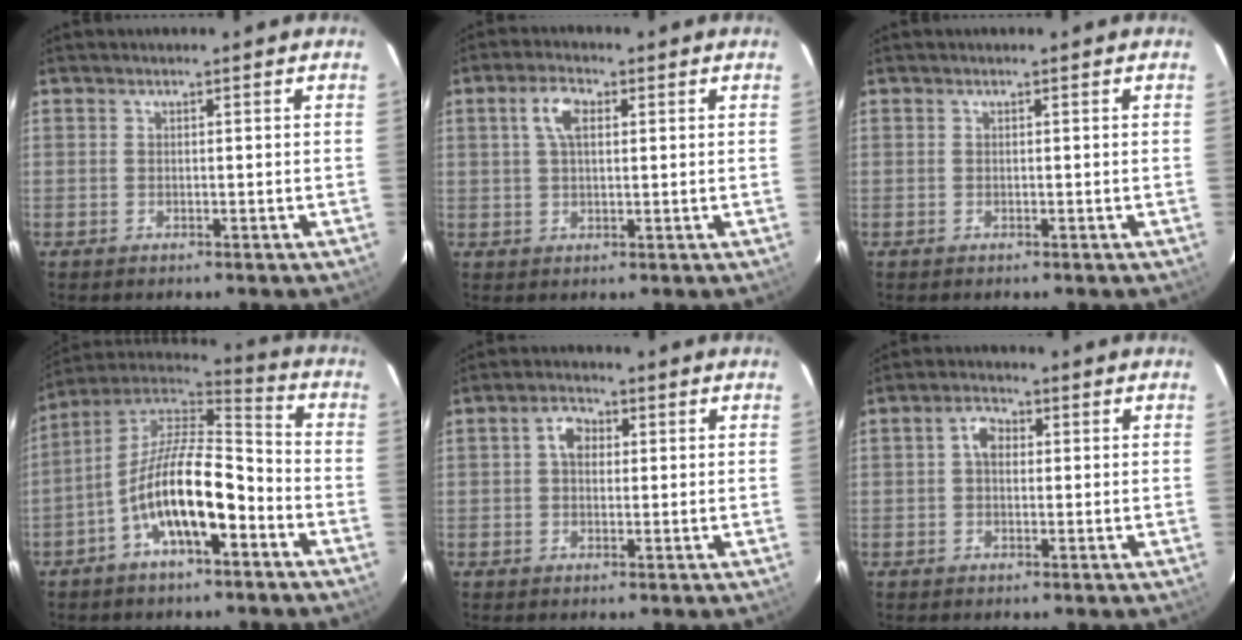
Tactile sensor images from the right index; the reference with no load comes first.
{"total": 4.8, "force": [1.5, 2.4, 3.9], "torque": [-0.075, 0.012, 0.027]}
{"total": 0.0}
{"total": 16.1, "force": [-6.5, 5.8, 13.5], "torque": [-0.255, 0.008, -0.126]}
{"total": 3.8, "force": [0.7, 2.8, 2.4], "torque": [-0.044, 0.015, 0.011]}
{"total": 3.4, "force": [0.4, 2.4, 2.3], "torque": [-0.042, 0.013, 0.006]}